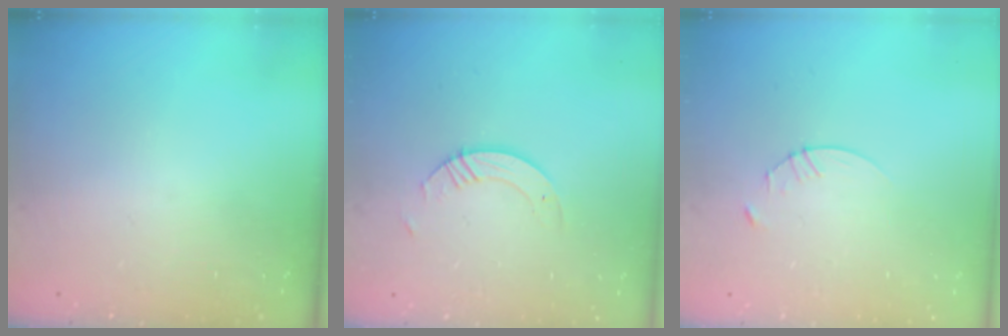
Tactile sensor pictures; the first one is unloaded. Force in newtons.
{"total": 3.7, "press": 3.7, "slide": 0.3}
{"total": 2.9, "press": 2.9, "slide": 0.4}